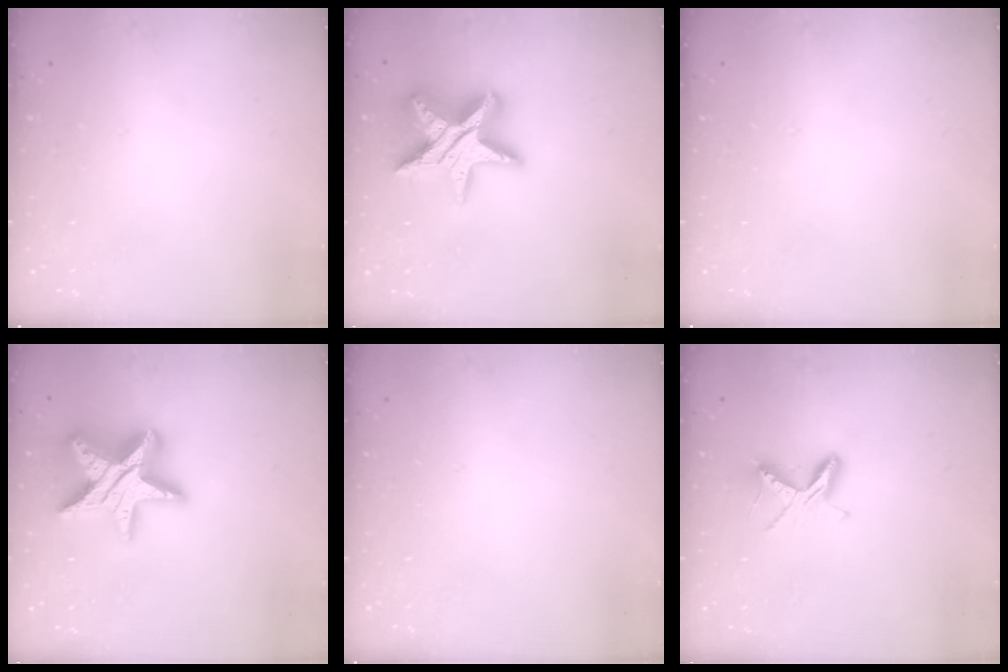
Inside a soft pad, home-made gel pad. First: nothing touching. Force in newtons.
{"total": 19.4, "press": 19.4, "slide": 1.4}
{"total": 0.0}
{"total": 21.6, "press": 21.5, "slide": 1.6}
{"total": 0.0}
{"total": 6.1, "press": 6.1, "slide": 0.6}